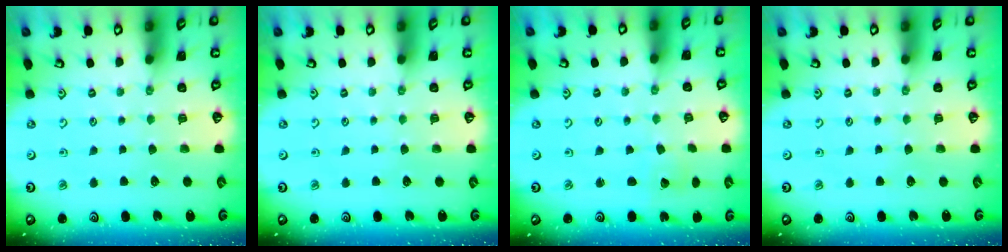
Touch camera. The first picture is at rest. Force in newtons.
{"total": 0.0}
{"total": 1.6, "press": 1.6, "slide": 0.2}
{"total": 0.0}